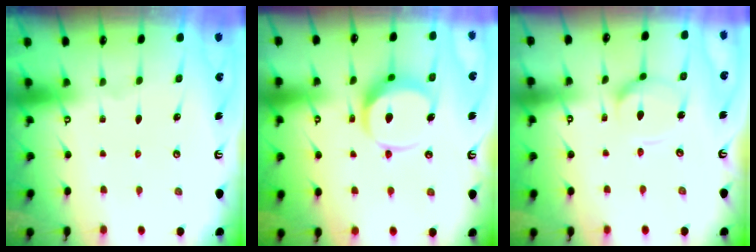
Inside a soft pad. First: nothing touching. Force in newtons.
{"total": 10.8, "press": 10.7, "slide": 1.4}
{"total": 11.0, "press": 10.9, "slide": 1.0}